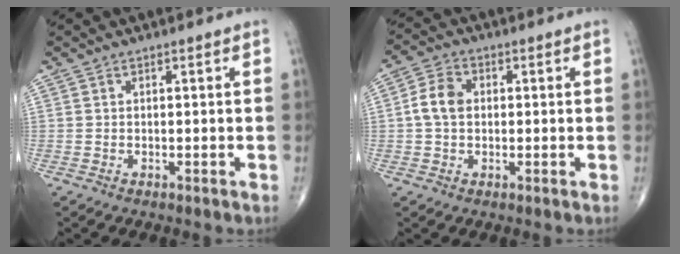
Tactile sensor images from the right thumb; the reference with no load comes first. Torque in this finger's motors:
{"motor_torque": [-0.04, 0.87, 0.56, 0.10, 0.05]}